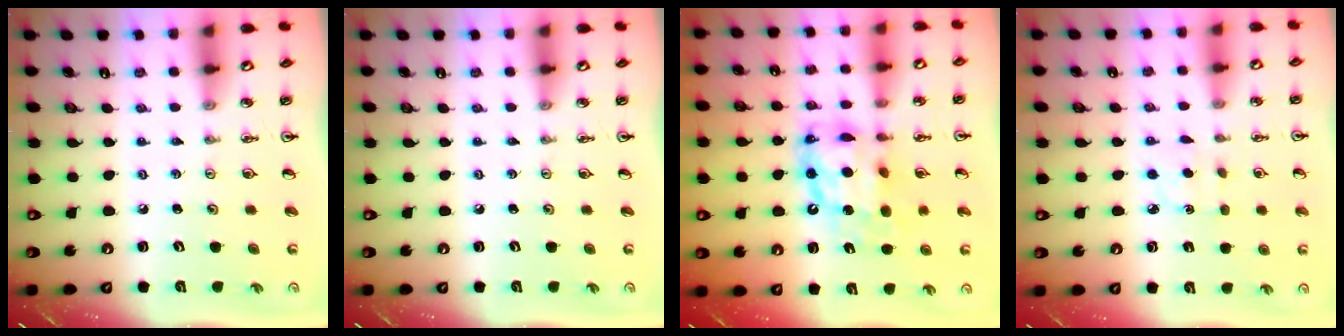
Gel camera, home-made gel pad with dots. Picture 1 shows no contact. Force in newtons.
{"total": 0.0}
{"total": 12.8, "press": 12.7, "slide": 1.2}
{"total": 3.6, "press": 3.6, "slide": 0.5}